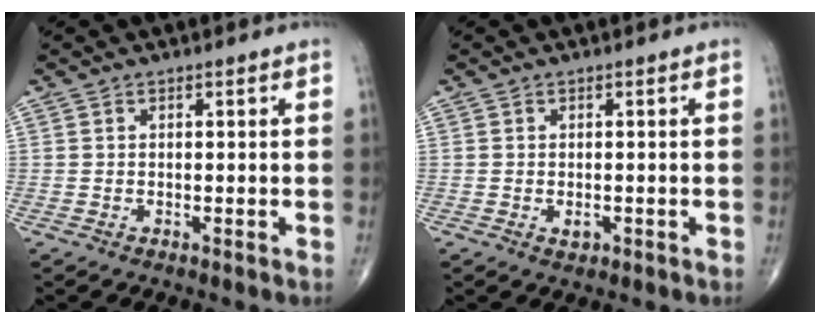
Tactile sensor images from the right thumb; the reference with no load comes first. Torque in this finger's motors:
{"motor_torque": [-0.09, 0.43, 0.17, 0.24, 0.06]}